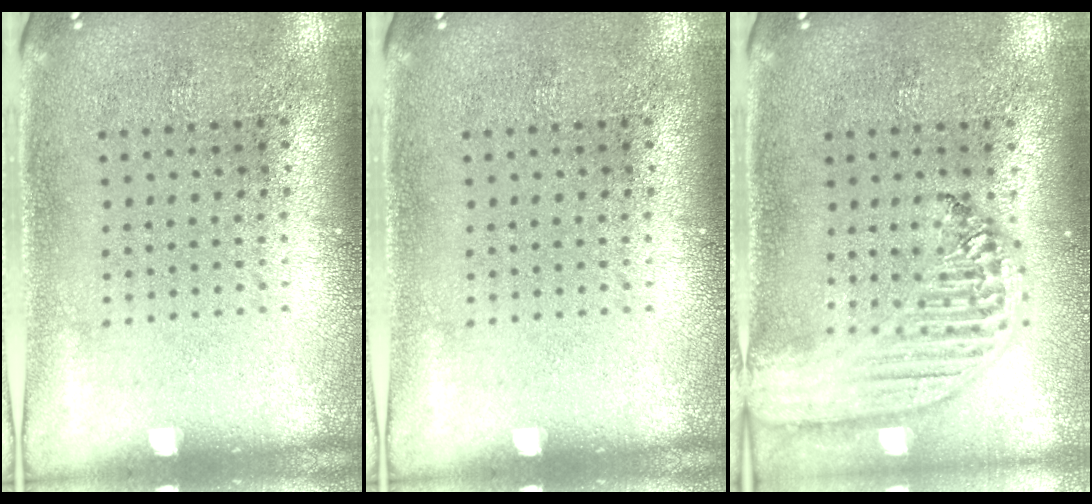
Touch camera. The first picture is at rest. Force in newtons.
{"total": 0.0}
{"total": 2.4, "press": 2.1, "slide": 1.2}